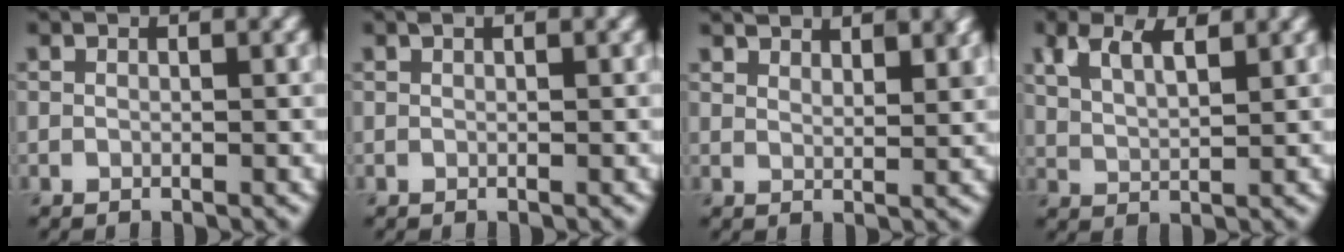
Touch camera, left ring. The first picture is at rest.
{"total": 0.5, "force": [0.3, 0.1, 0.4], "torque": [-0.008, 0.003, 0.005]}
{"total": 3.6, "force": [3.3, 0.9, 1.3], "torque": [-0.017, -0.001, 0.048]}
{"total": 4.1, "force": [2.4, 1.8, 2.8], "torque": [-0.056, 0.011, 0.042]}